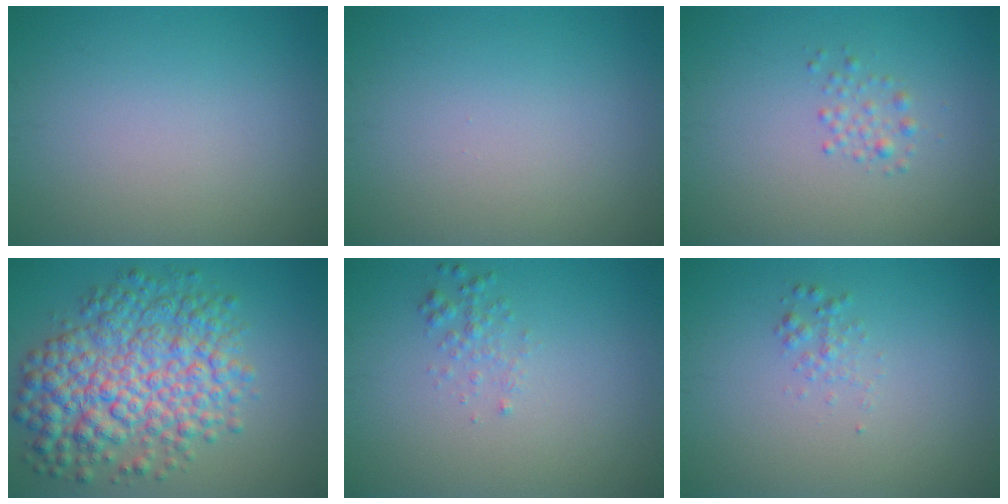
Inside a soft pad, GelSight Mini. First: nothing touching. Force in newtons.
{"total": 0.0}
{"total": 1.3, "press": 1.3, "slide": 0.1}
{"total": 9.0, "press": 9.0, "slide": 0.1}
{"total": 1.2, "press": 1.2, "slide": 0.0}
{"total": 1.0, "press": 1.0, "slide": 0.0}